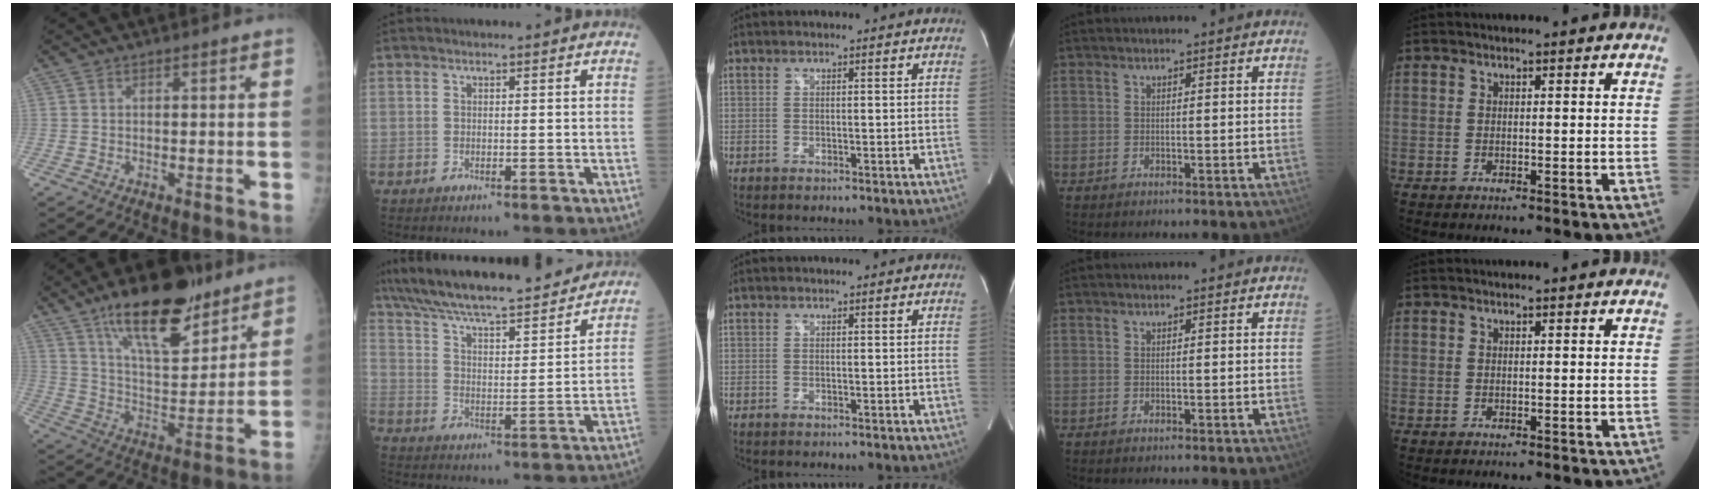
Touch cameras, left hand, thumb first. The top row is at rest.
{"thumb": {"total": 20.0, "force": [13.4, 7.6, 12.7], "torque": [-0.169, -0.071, 0.229]}, "index": {"total": 22.4, "force": [19.9, 3.0, 9.8], "torque": [-0.170, 0.007, 0.293]}}